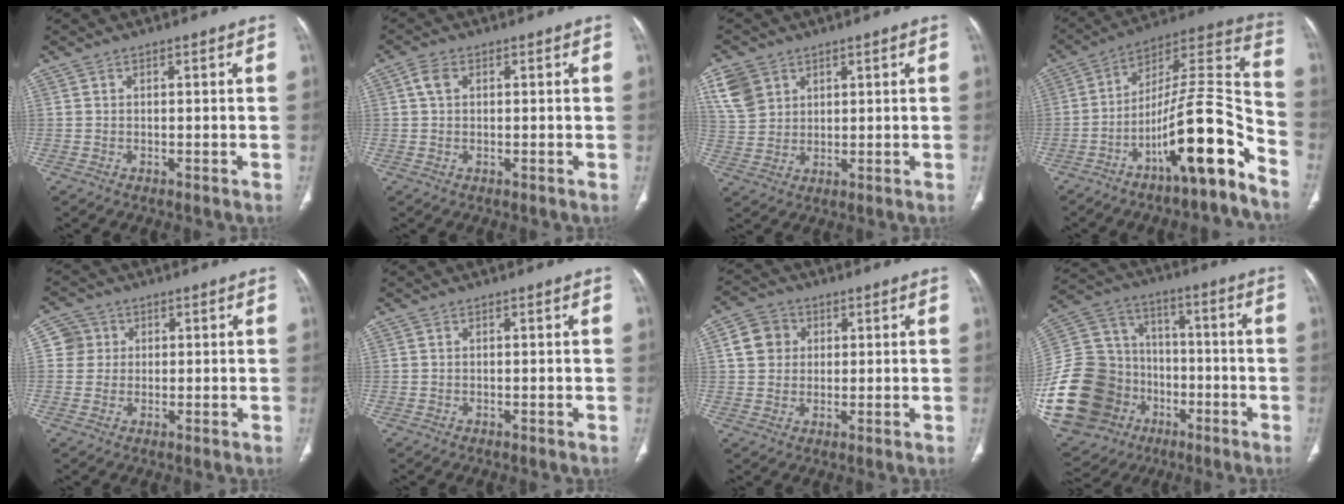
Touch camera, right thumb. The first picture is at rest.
{"total": 2.6, "force": [0.6, 1.6, 1.9], "torque": [-0.042, 0.004, 0.011]}
{"total": 7.3, "force": [3.7, 5.5, 2.9], "torque": [-0.042, -0.007, 0.084]}
{"total": 19.1, "force": [-11.0, 3.6, 15.1], "torque": [-0.245, 0.105, -0.179]}
{"total": 4.1, "force": [0.8, 4.0, 0.1], "torque": [0.026, 0.007, 0.011]}
{"total": 0.0}
{"total": 6.3, "force": [1.6, 5.6, 2.4], "torque": [-0.021, 0.005, 0.025]}
{"total": 31.2, "force": [-9.0, 25.1, 16.2], "torque": [-0.376, 0.085, -0.139]}